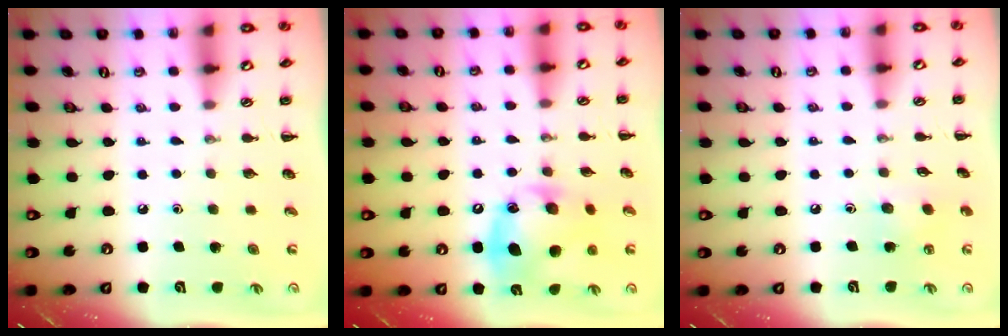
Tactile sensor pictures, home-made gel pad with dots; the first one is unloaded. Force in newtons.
{"total": 14.7, "press": 14.7, "slide": 0.9}
{"total": 3.8, "press": 3.6, "slide": 1.2}